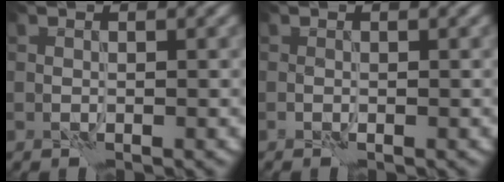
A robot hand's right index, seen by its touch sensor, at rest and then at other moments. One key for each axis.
{"total": 0.0}